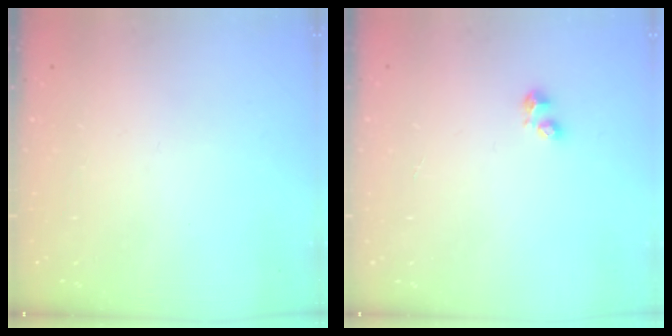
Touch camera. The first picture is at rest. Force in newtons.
{"total": 2.9, "press": 2.8, "slide": 0.6}